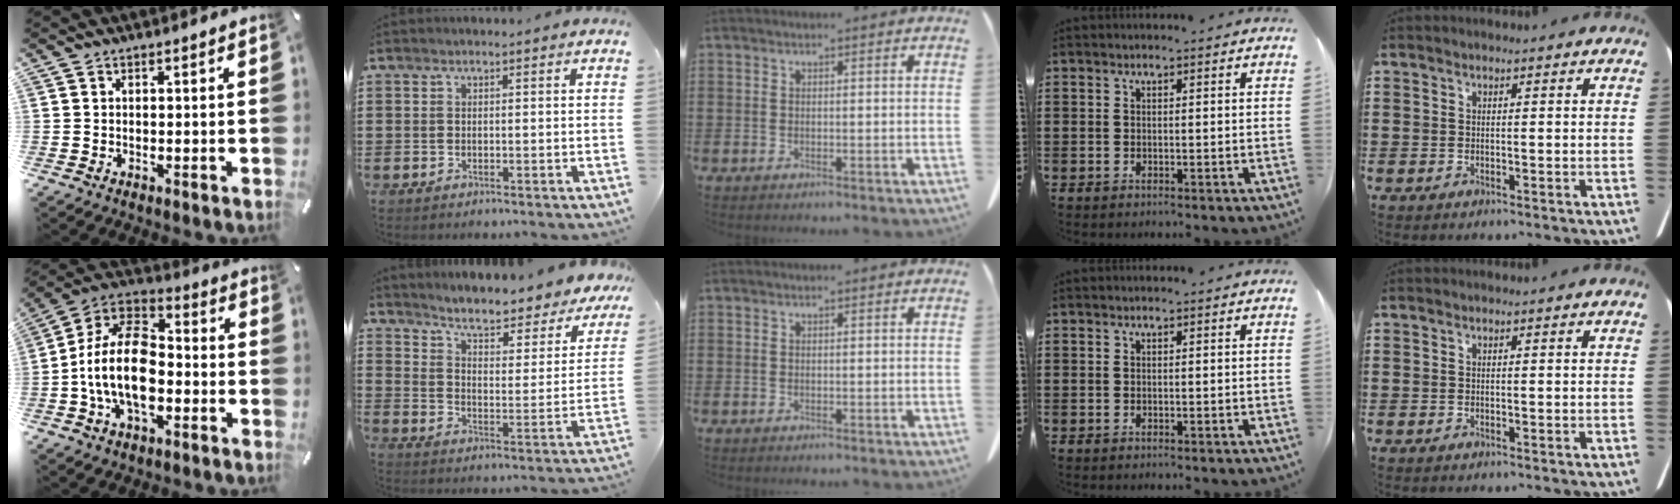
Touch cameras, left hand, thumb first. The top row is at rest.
{"thumb": {"total": 16.7, "force": [-4.9, 10.2, 12.3], "torque": [-0.265, 0.023, -0.093]}, "index": {"total": 5.3, "force": [4.8, 0.2, 2.2], "torque": [-0.063, -0.038, 0.073]}}